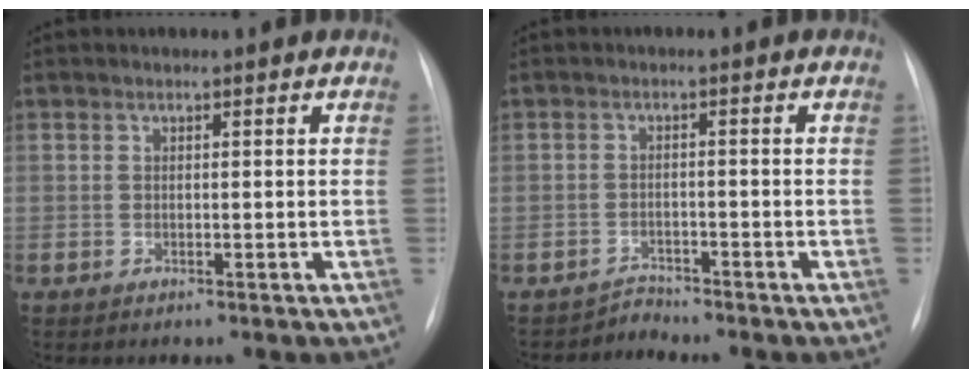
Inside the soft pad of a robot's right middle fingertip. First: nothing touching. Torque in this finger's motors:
{"motor_torque": [-0.02, 0.02, -0.06, -0.01]}